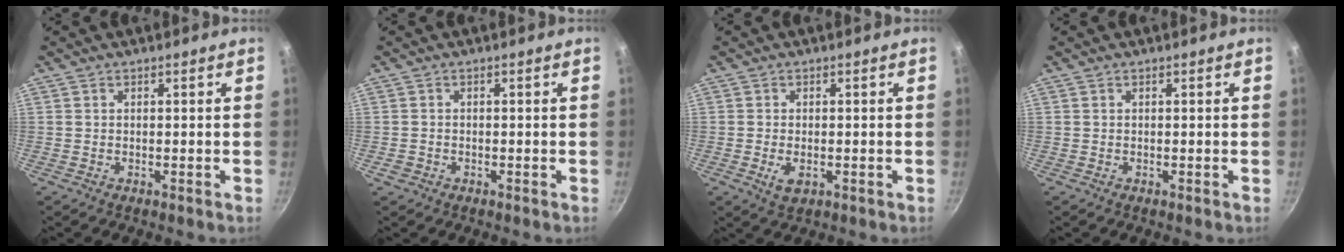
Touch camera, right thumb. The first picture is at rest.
{"total": 1.4, "force": [-0.7, 1.1, 0.5], "torque": [-0.011, 0.002, -0.008]}
{"total": 3.4, "force": [-0.9, 1.9, 2.6], "torque": [-0.045, -0.004, -0.011]}
{"total": 0.0}